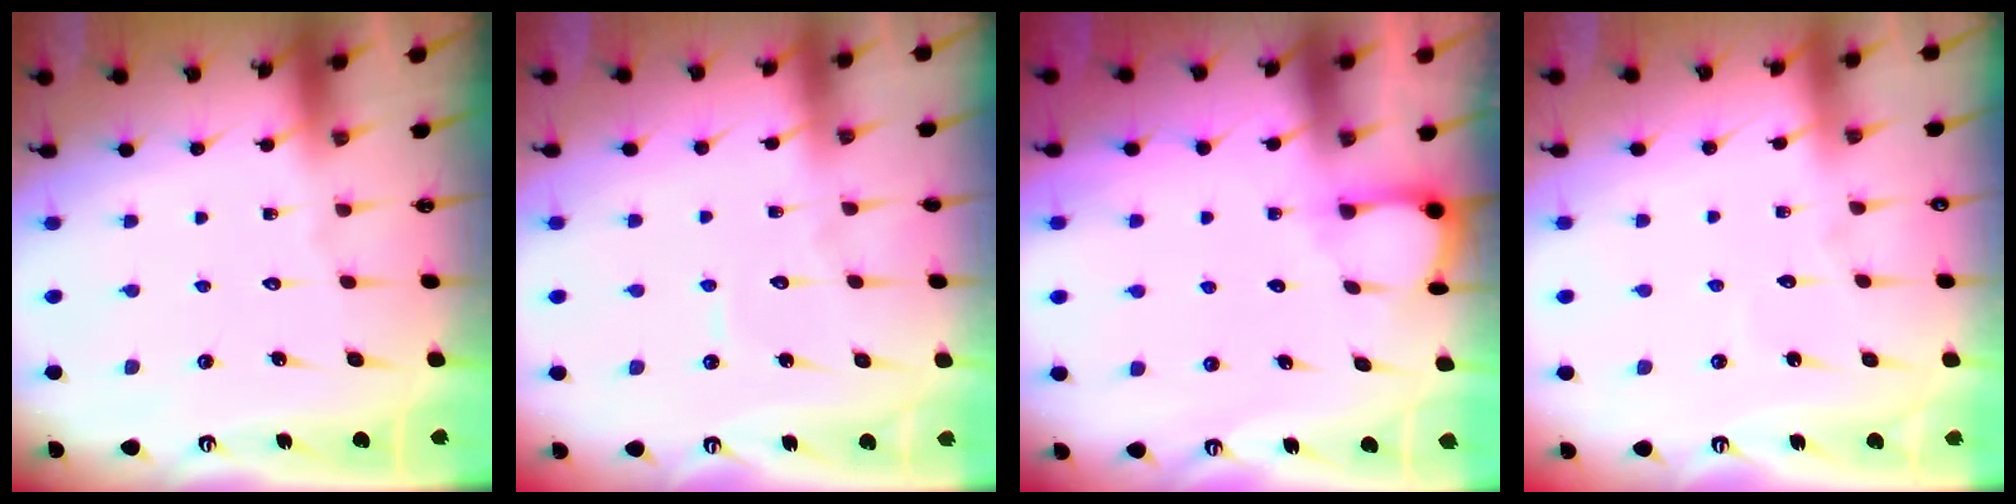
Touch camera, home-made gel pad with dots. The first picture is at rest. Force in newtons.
{"total": 3.9, "press": 3.9, "slide": 0.4}
{"total": 4.6, "press": 4.6, "slide": 0.4}
{"total": 3.1, "press": 3.1, "slide": 0.3}